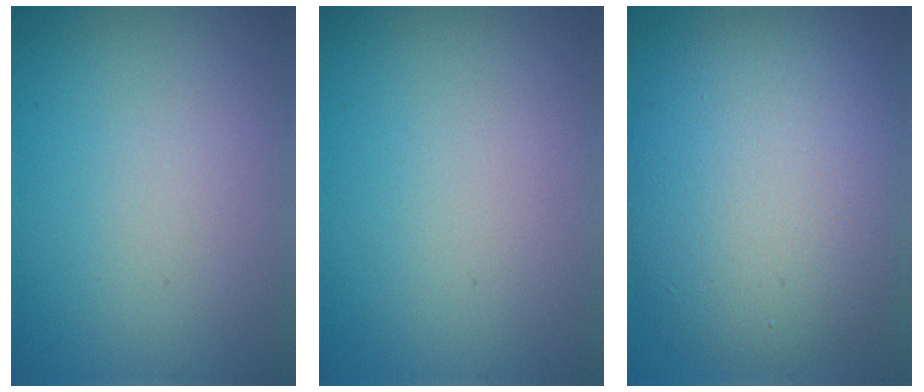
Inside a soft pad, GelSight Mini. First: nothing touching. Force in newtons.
{"total": 0.0}
{"total": 10.5, "press": 10.5, "slide": 0.8}